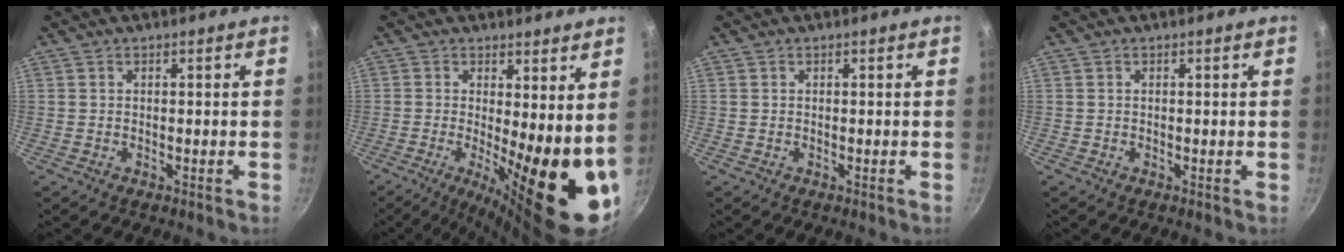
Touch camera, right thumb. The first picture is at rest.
{"total": 15.9, "force": [-0.5, 5.0, 15.0], "torque": [-0.189, -0.029, -0.002]}
{"total": 0.0}
{"total": 0.0}